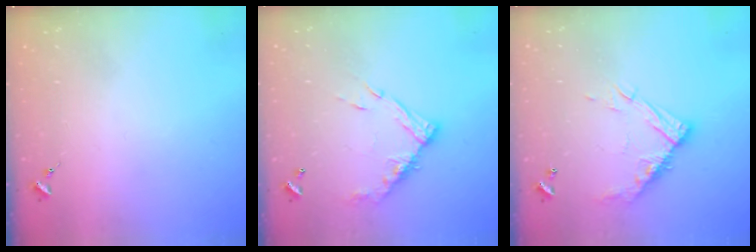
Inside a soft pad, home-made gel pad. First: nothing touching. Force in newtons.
{"total": 13.3, "press": 13.3, "slide": 1.1}
{"total": 13.1, "press": 13.1, "slide": 1.1}